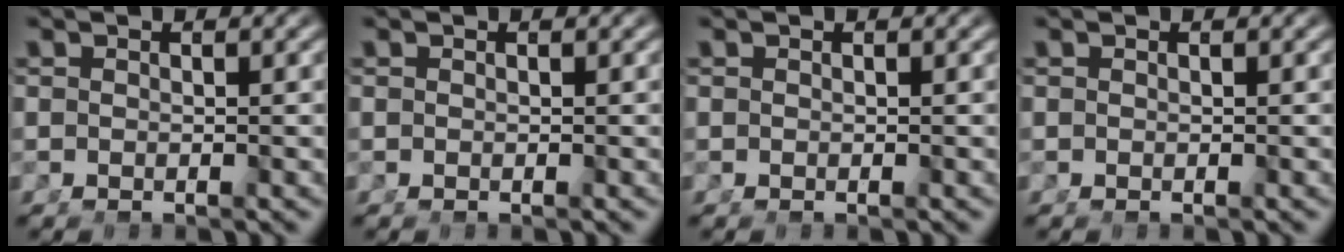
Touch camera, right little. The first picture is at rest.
{"total": 0.0}
{"total": 0.0}
{"total": 0.0}